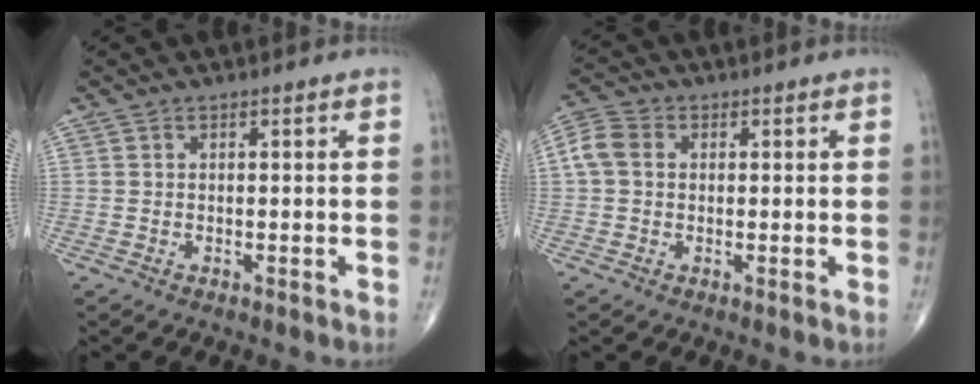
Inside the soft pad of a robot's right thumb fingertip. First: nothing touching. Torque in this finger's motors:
{"motor_torque": [-0.49, 0.60, 0.47, 0.13, 0.01]}